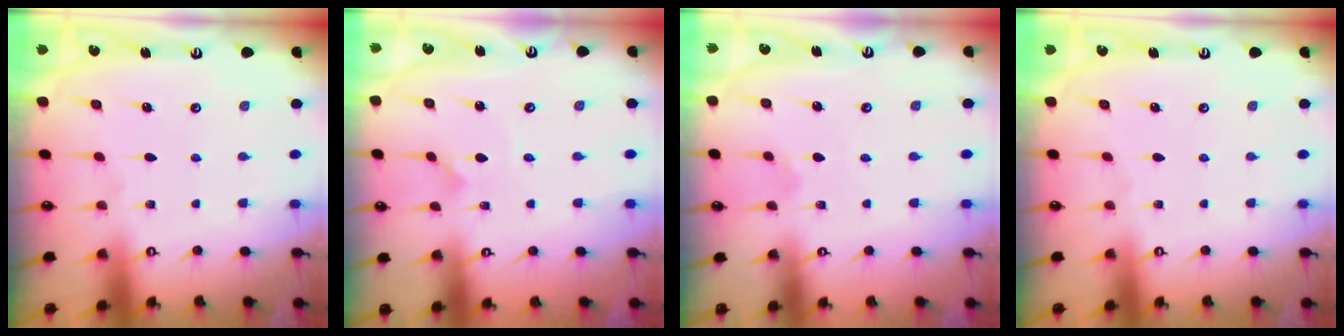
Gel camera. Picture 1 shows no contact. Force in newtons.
{"total": 0.0}
{"total": 1.2, "press": 1.2, "slide": 0.2}
{"total": 0.0}